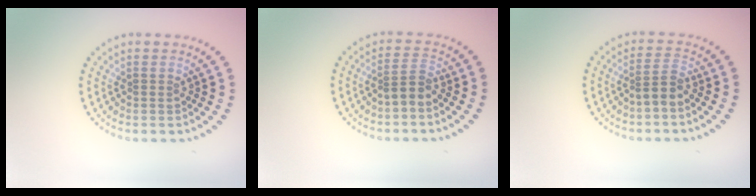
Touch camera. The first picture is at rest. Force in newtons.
{"total": 2.1, "press": 1.7, "slide": 1.2}
{"total": 2.2, "press": 1.7, "slide": 1.4}